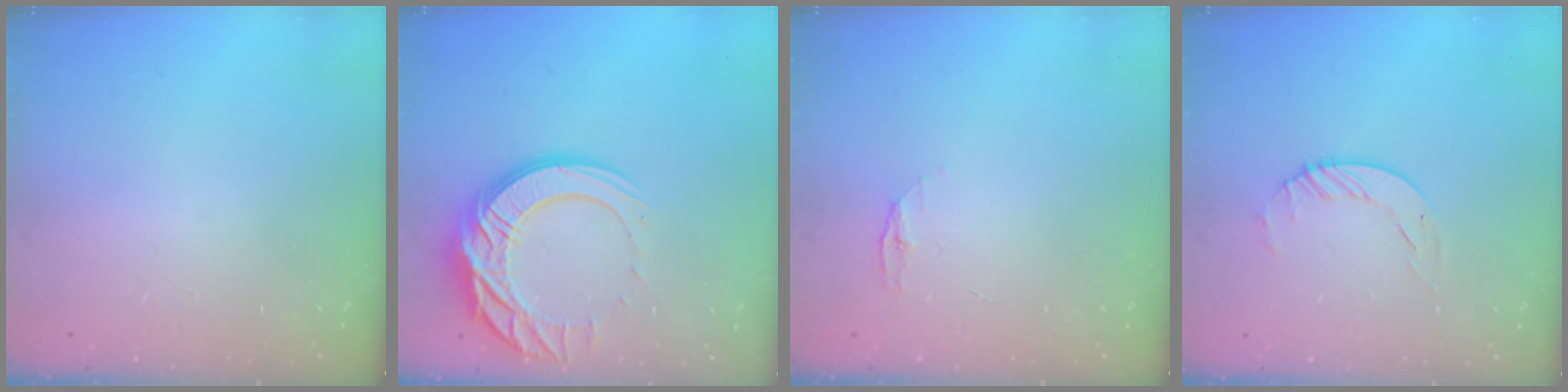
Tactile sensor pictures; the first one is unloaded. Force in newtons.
{"total": 17.9, "press": 17.8, "slide": 1.7}
{"total": 3.8, "press": 3.8, "slide": 0.5}
{"total": 2.5, "press": 2.5, "slide": 0.3}